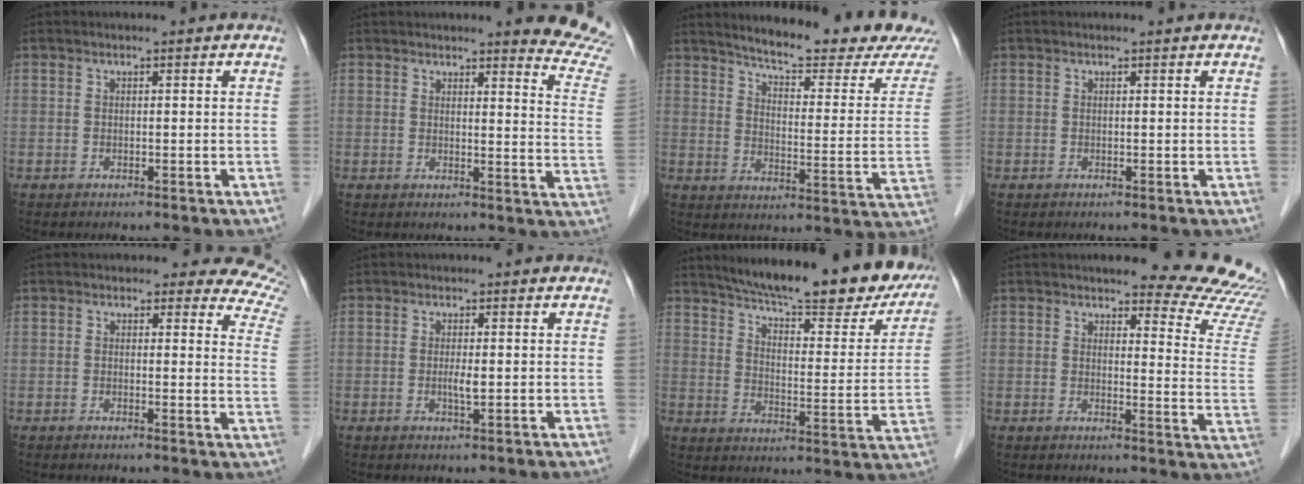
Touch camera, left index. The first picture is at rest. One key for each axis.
{"total": 10.2, "fx": 10.1, "fy": -0.3, "fz": 1.6, "tx": 0.004, "ty": -0.097, "tz": 0.080}
{"total": 19.0, "fx": 17.5, "fy": 0.8, "fz": 7.2, "tx": -0.100, "ty": -0.072, "tz": 0.219}
{"total": 0.7, "fx": 0.7, "fy": 0.1, "fz": 0.1, "tx": -0.007, "ty": 0.005, "tz": 0.007}
{"total": 10.0, "fx": 9.5, "fy": 3.1, "fz": 1.4, "tx": 0.030, "ty": -0.064, "tz": 0.052}
{"total": 1.7, "fx": -0.1, "fy": 0.3, "fz": 1.6, "tx": -0.034, "ty": -0.002, "tz": -0.001}
{"total": 26.8, "fx": 22.2, "fy": 4.9, "fz": 14.1, "tx": -0.202, "ty": -0.037, "tz": 0.281}
{"total": 14.2, "fx": 13.7, "fy": 1.5, "fz": 3.6, "tx": -0.018, "ty": -0.107, "tz": 0.122}